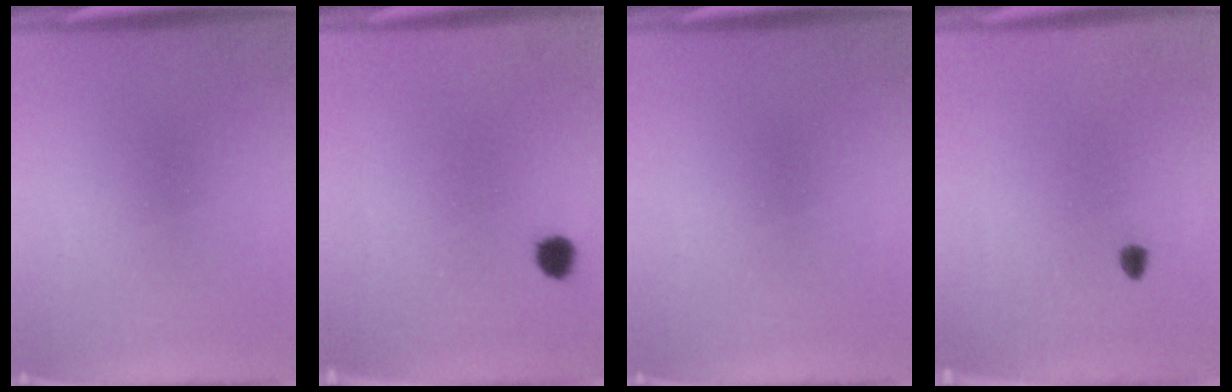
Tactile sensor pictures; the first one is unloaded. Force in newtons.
{"total": 2.5}
{"total": 0.0}
{"total": 0.9}